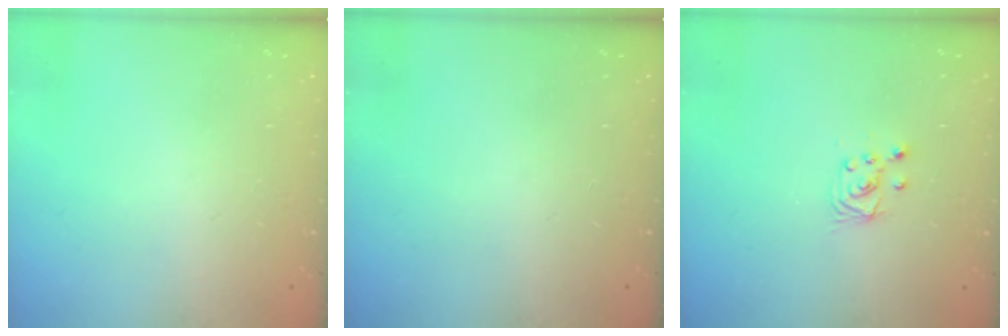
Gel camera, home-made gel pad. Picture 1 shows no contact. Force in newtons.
{"total": 0.0}
{"total": 3.0, "press": 3.0, "slide": 0.3}